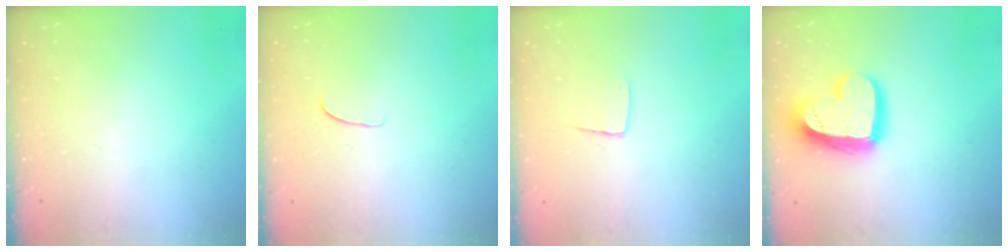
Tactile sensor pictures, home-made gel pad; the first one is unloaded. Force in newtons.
{"total": 5.4, "press": 5.4, "slide": 0.3}
{"total": 5.9, "press": 5.9, "slide": 0.4}
{"total": 17.4, "press": 17.4, "slide": 1.6}